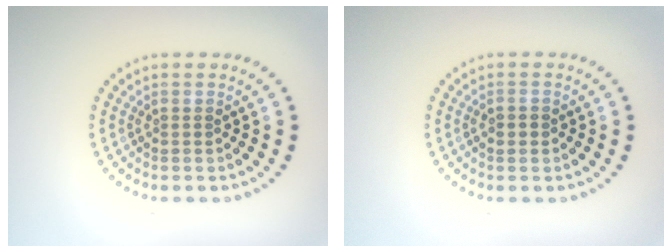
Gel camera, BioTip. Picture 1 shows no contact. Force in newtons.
{"total": 1.5, "press": 1.5, "slide": 0.1}